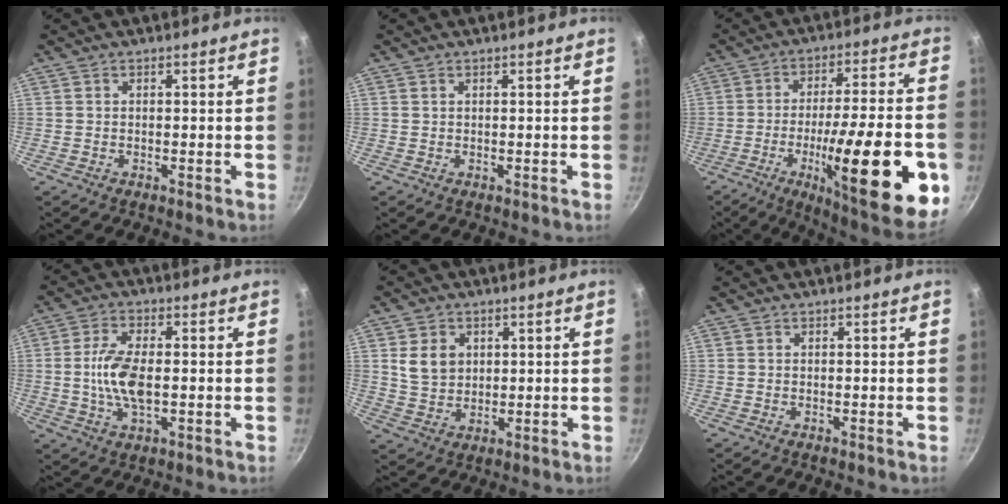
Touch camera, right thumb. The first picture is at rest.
{"total": 0.0}
{"total": 27.5, "force": [-8.1, 6.8, 25.4], "torque": [-0.343, 0.015, -0.115]}
{"total": 9.1, "force": [-0.5, 4.3, 8.0], "torque": [-0.157, 0.007, -0.014]}
{"total": 6.6, "force": [1.7, 5.3, 3.6], "torque": [-0.044, -0.007, 0.037]}
{"total": 0.0}